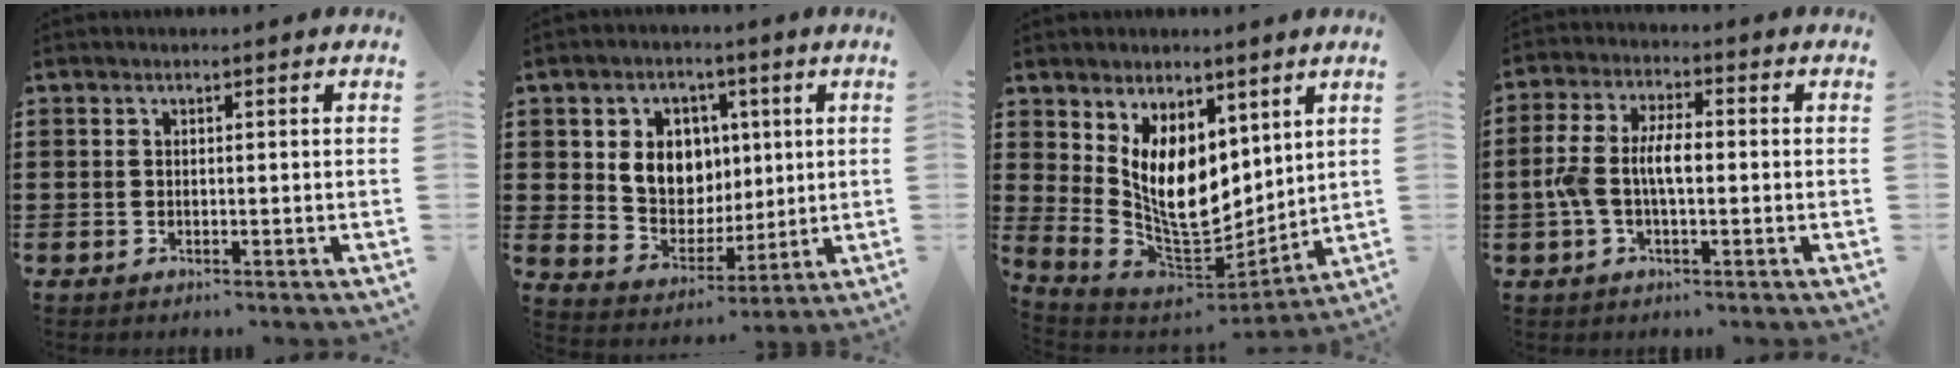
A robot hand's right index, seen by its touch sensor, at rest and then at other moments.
{"total": 8.3, "force": [2.1, 7.4, 3.3], "torque": [-0.084, 0.011, 0.039]}
{"total": 11.1, "force": [4.0, 6.8, 7.8], "torque": [-0.150, -0.029, 0.075]}
{"total": 6.5, "force": [-0.9, 2.9, 5.8], "torque": [-0.130, -0.001, -0.024]}